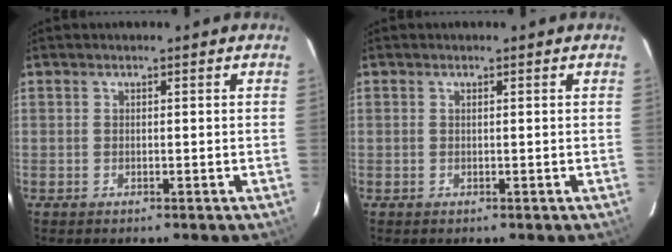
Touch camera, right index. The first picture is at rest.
{"total": 0.0}